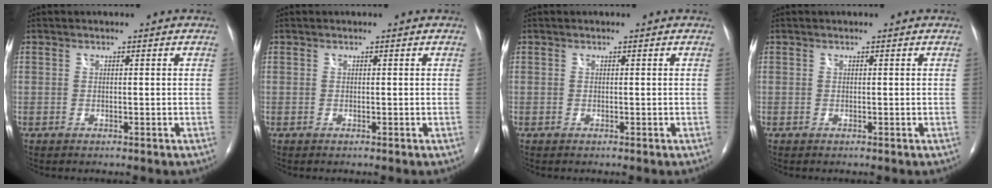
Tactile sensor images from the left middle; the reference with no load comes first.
{"total": 0.0}
{"total": 0.0}
{"total": 0.0}